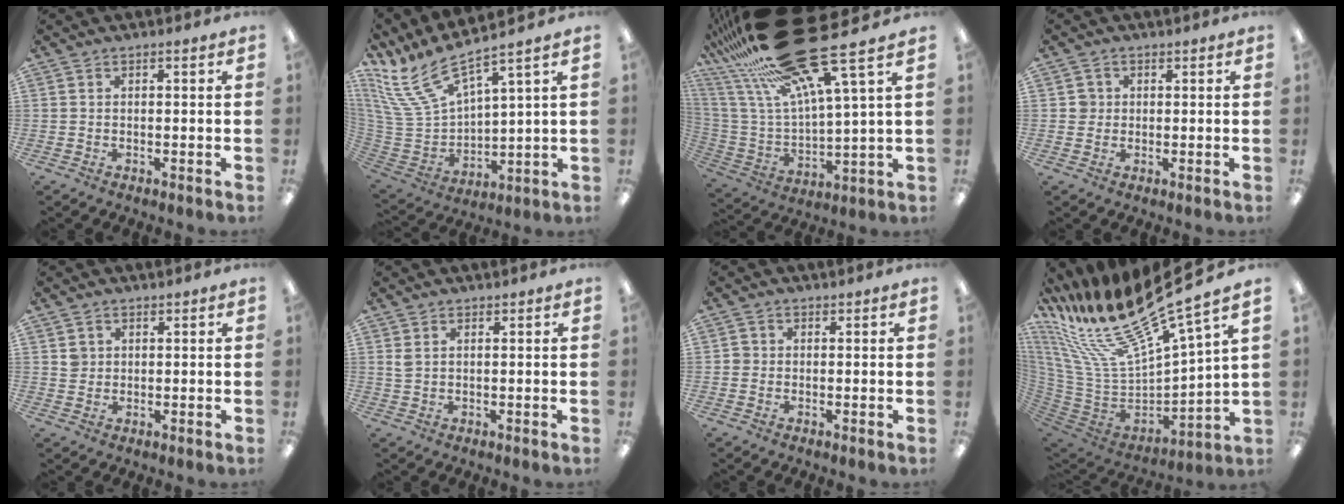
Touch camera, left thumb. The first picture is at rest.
{"total": 16.2, "force": [12.2, 5.0, 9.5], "torque": [-0.228, -0.087, 0.217]}
{"total": 26.9, "force": [18.8, 6.9, 18.0], "torque": [-0.340, -0.117, 0.313]}
{"total": 2.5, "force": [0.5, 2.4, 0.3], "torque": [-0.001, 0.002, 0.006]}
{"total": 2.5, "force": [1.1, 2.2, 0.3], "torque": [0.006, -0.004, 0.018]}
{"total": 1.7, "force": [0.9, 1.0, 1.0], "torque": [-0.023, 0.003, 0.017]}
{"total": 1.4, "force": [-0.1, 1.3, 0.2], "torque": [-0.002, 0.005, -0.004]}
{"total": 26.8, "force": [20.2, 7.1, 16.0], "torque": [-0.304, -0.157, 0.352]}